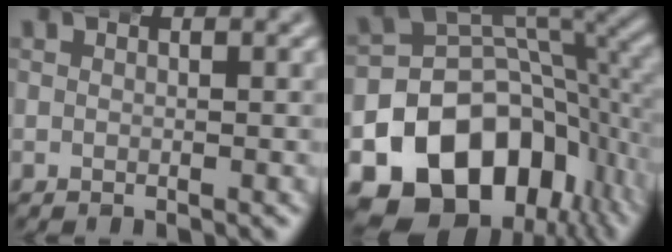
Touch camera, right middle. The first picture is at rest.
{"total": 21.1, "force": [-6.8, 16.3, 11.6], "torque": [-0.234, -0.068, -0.098]}